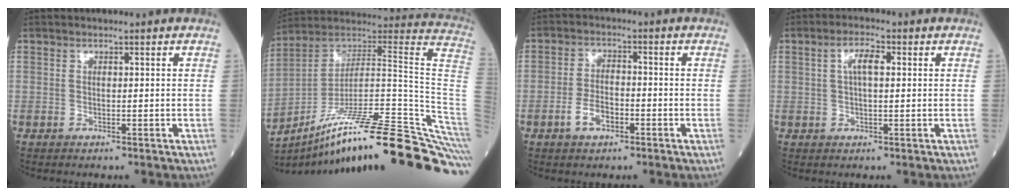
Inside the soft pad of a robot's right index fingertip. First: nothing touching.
{"total": 32.1, "force": [-23.2, 0.8, 22.2], "torque": [-0.186, 0.020, -0.341]}
{"total": 3.8, "force": [-1.7, 2.2, 2.7], "torque": [-0.051, 0.003, -0.030]}
{"total": 3.7, "force": [0.9, 1.1, 3.4], "torque": [-0.067, 0.011, 0.016]}